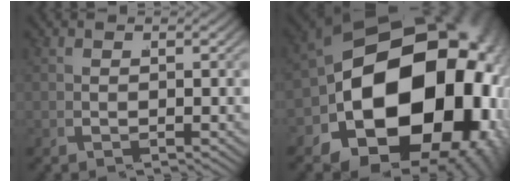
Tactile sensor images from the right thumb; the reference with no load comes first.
{"total": 34.0, "force": [-1.1, 22.8, 25.2], "torque": [-0.411, -0.081, 0.013]}